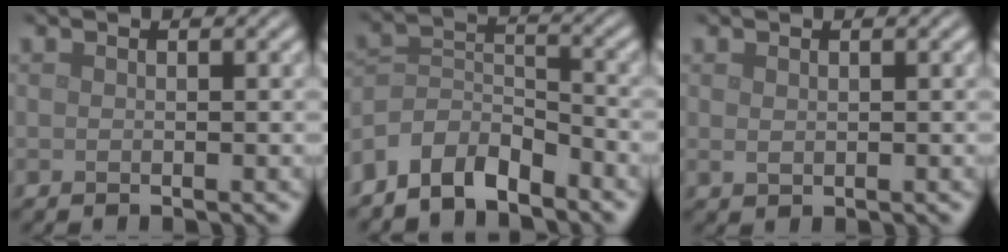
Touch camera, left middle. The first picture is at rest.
{"total": 5.2, "force": [-4.1, 2.3, 2.2], "torque": [-0.036, 0.001, -0.090]}
{"total": 0.7, "force": [0.3, 0.5, 0.4], "torque": [-0.010, -0.003, 0.009]}